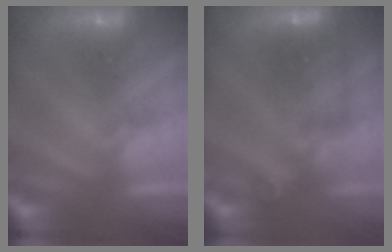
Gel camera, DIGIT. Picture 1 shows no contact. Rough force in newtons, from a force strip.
{"total": 7.1}